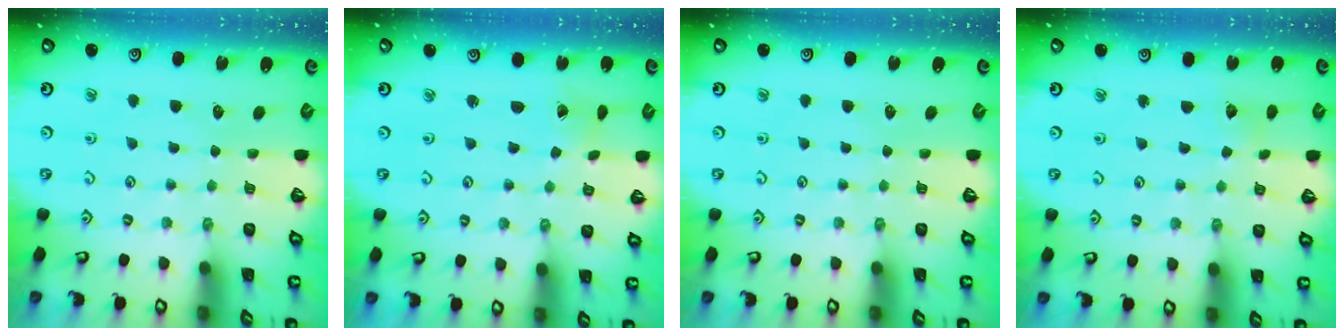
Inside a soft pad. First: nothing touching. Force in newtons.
{"total": 1.6, "press": 1.6, "slide": 0.2}
{"total": 0.0}
{"total": 4.7, "press": 4.7, "slide": 0.5}